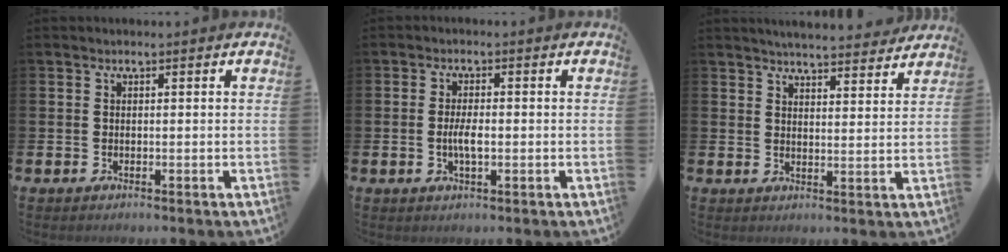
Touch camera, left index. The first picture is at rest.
{"total": 3.0, "force": [-0.3, 1.0, 2.8], "torque": [-0.041, -0.003, -0.009]}
{"total": 5.0, "force": [4.9, 0.4, 0.5], "torque": [-0.016, -0.033, 0.087]}